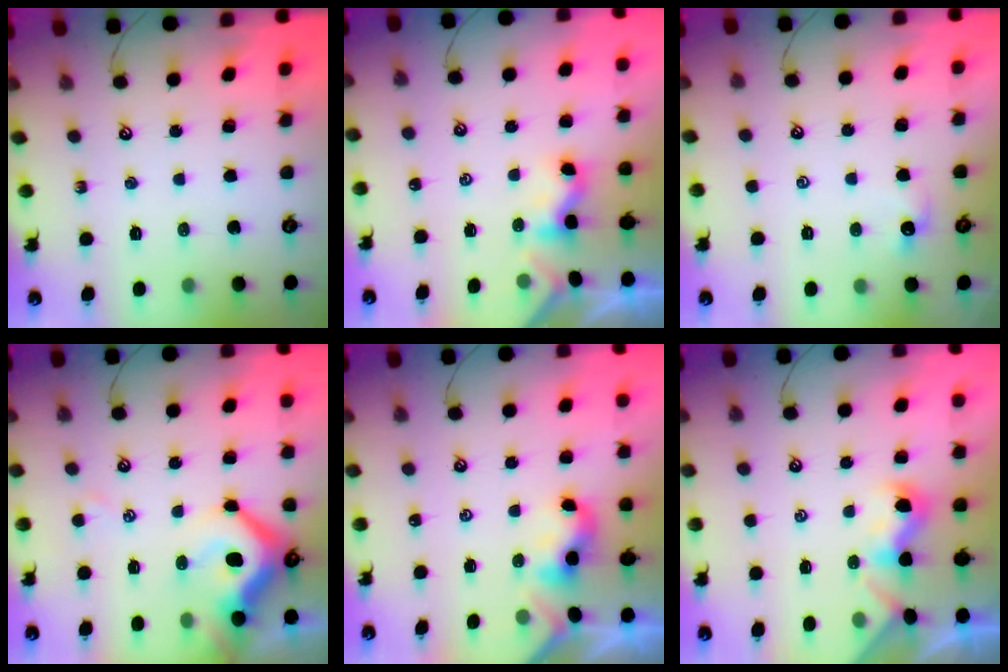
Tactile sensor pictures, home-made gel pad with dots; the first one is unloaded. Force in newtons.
{"total": 1.2, "press": 1.1, "slide": 0.5}
{"total": 0.9, "press": 0.8, "slide": 0.4}
{"total": 8.5, "press": 8.3, "slide": 1.8}
{"total": 2.2, "press": 2.2, "slide": 0.2}
{"total": 0.8, "press": 0.4, "slide": 0.7}